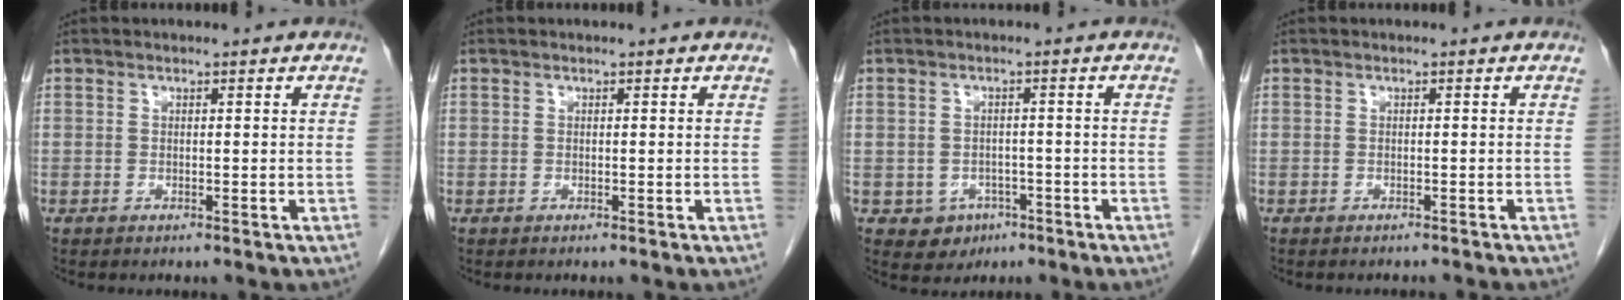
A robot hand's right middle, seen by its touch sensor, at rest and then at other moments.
{"total": 0.0}
{"total": 3.9, "force": [-1.7, 3.4, 1.0], "torque": [-0.009, 0.008, -0.014]}
{"total": 3.8, "force": [-3.4, 0.9, 1.2], "torque": [-0.015, -0.005, -0.039]}